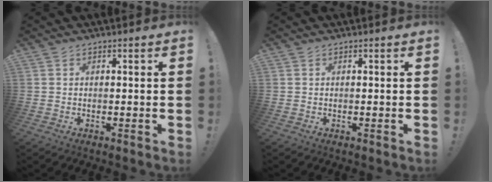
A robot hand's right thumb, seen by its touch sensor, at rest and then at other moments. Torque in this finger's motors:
{"motor_torque": [-0.01, 0.01, 0.13, -0.03, 0.05]}